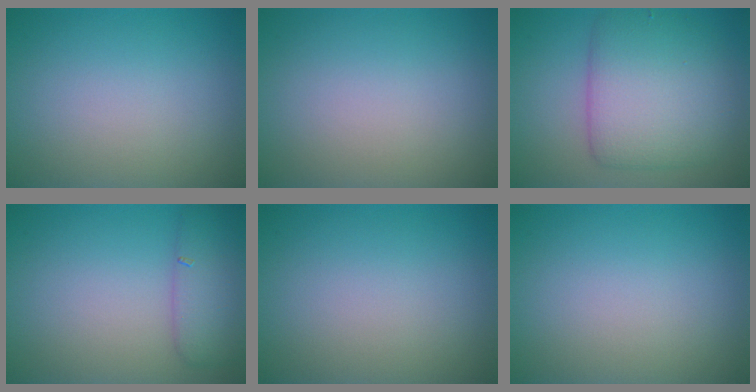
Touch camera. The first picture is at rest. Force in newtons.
{"total": 0.0}
{"total": 6.9, "press": 6.8, "slide": 0.3}
{"total": 3.2, "press": 3.2, "slide": 0.1}
{"total": 0.0}
{"total": 0.0}